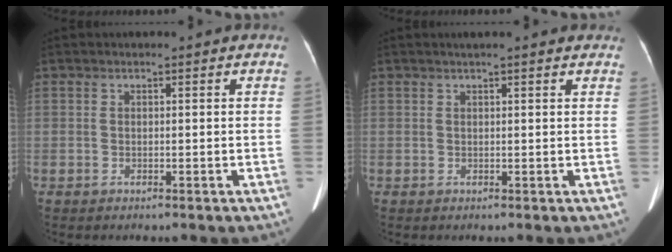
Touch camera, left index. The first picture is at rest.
{"total": 6.0, "force": [5.0, 0.9, 3.2], "torque": [-0.041, 0.025, 0.056]}